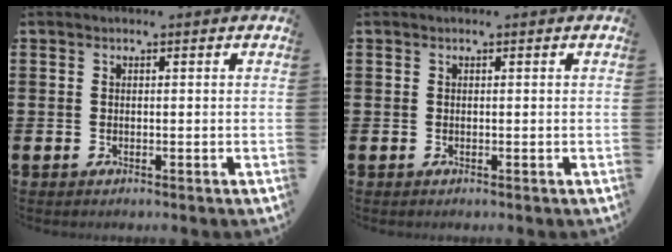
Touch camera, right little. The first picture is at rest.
{"total": 0.0}